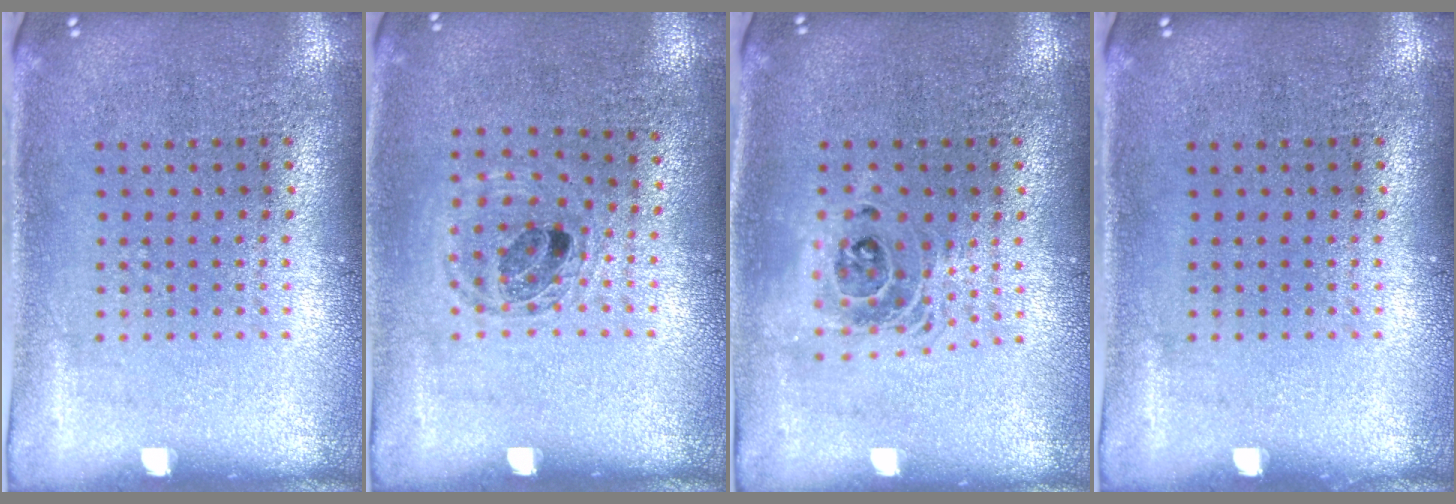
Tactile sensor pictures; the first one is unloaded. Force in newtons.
{"total": 1.0, "press": 0.9, "slide": 0.3}
{"total": 1.5, "press": 1.2, "slide": 0.9}
{"total": 0.0}